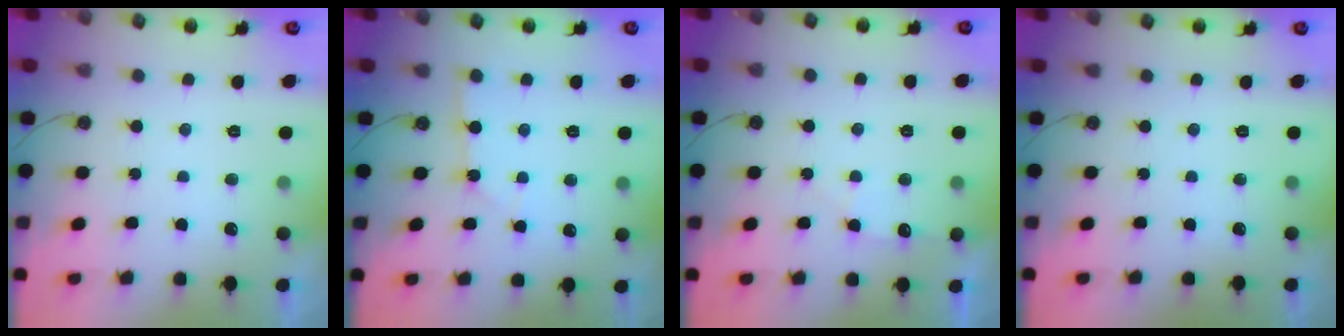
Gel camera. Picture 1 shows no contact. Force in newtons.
{"total": 1.9, "press": 1.9, "slide": 0.1}
{"total": 5.5, "press": 5.5, "slide": 0.6}
{"total": 0.0}